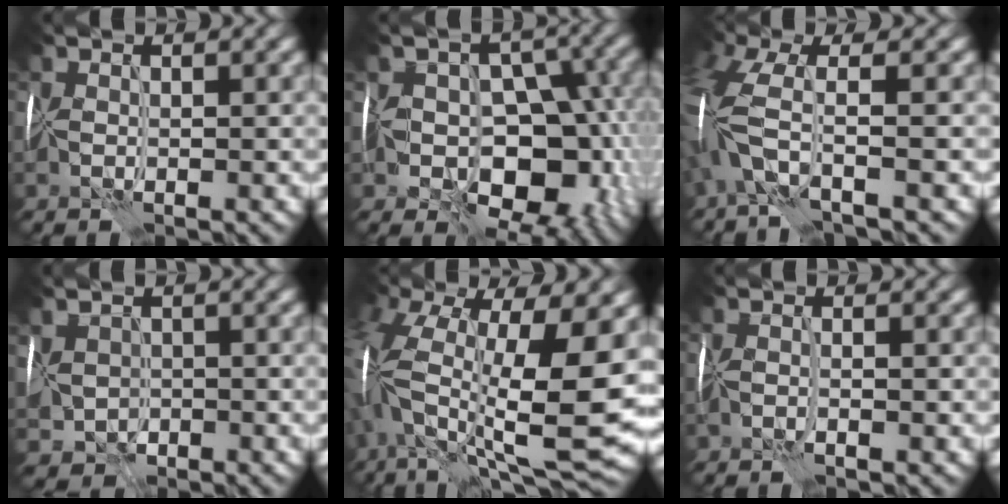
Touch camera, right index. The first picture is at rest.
{"total": 9.8, "force": [-3.1, 6.7, 6.5], "torque": [-0.072, -0.001, -0.049]}
{"total": 5.6, "force": [-1.4, 1.7, 5.1], "torque": [-0.128, 0.012, -0.038]}
{"total": 2.5, "force": [-0.8, 2.2, 0.9], "torque": [-0.018, -0.001, -0.008]}
{"total": 15.5, "force": [-0.6, 5.9, 14.3], "torque": [-0.284, -0.003, 0.004]}
{"total": 0.7, "force": [-0.5, -0.2, 0.4], "torque": [-0.007, 0.000, -0.012]}